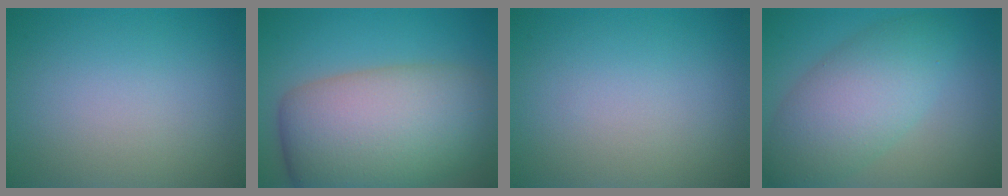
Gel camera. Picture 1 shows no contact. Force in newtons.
{"total": 12.7, "press": 12.7, "slide": 0.6}
{"total": 0.0}
{"total": 6.7, "press": 6.7, "slide": 0.5}